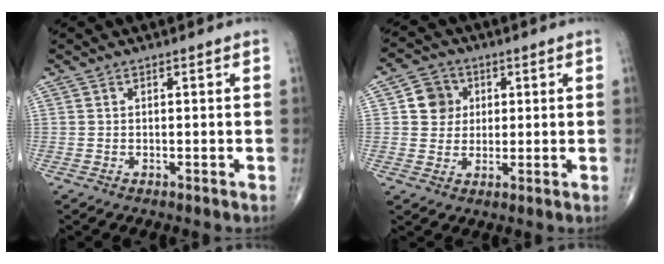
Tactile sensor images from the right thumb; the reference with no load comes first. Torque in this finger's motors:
{"motor_torque": [0.06, 1.00, 0.24, -0.06, 0.00]}